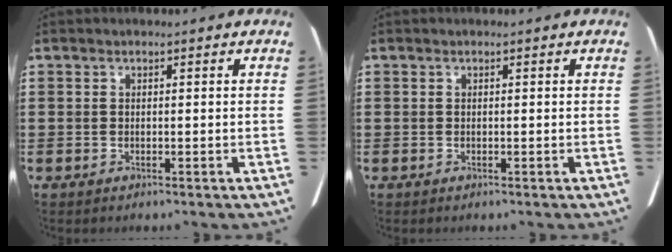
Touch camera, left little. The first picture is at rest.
{"total": 0.0}